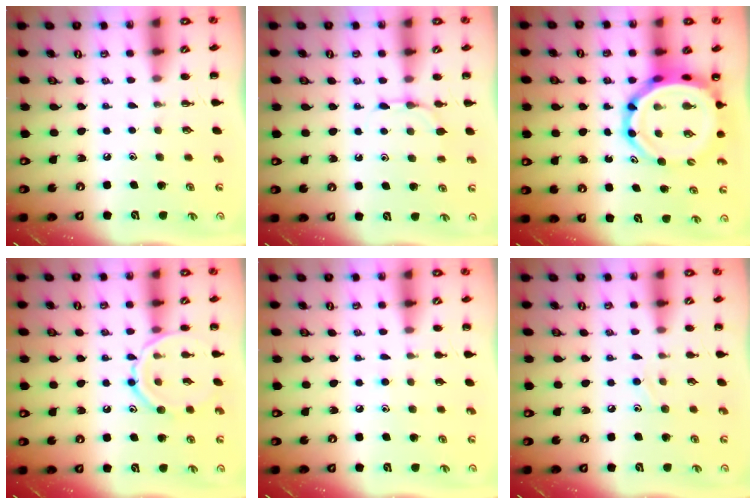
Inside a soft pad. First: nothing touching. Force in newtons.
{"total": 4.9, "press": 4.6, "slide": 1.5}
{"total": 11.2, "press": 10.7, "slide": 3.4}
{"total": 12.1, "press": 12.1, "slide": 0.3}
{"total": 5.4, "press": 5.0, "slide": 2.0}
{"total": 5.8, "press": 5.5, "slide": 1.8}